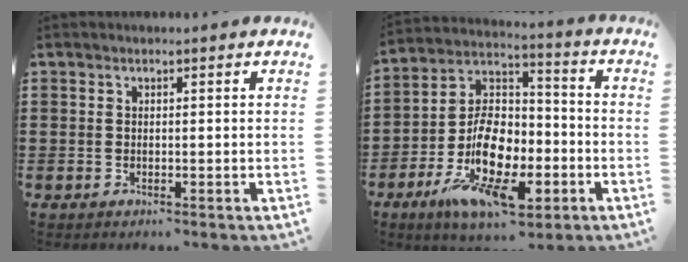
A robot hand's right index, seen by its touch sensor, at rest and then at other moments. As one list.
[{"total": 13.1, "force": [-5.9, 7.4, 9.1], "torque": [-0.168, 0.010, -0.110]}]